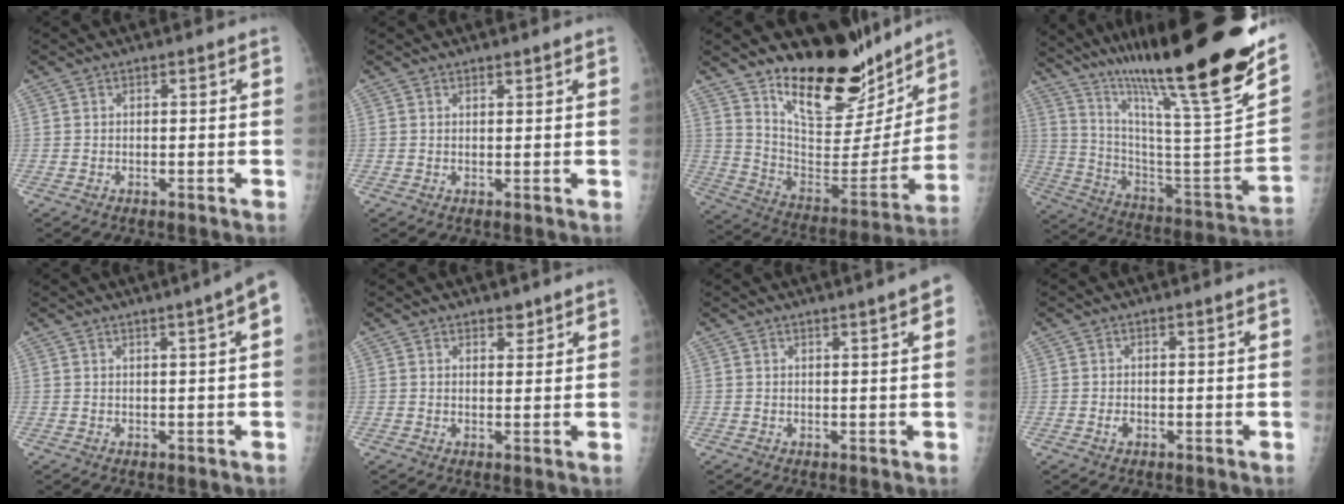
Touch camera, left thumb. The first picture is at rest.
{"total": 0.8, "force": [0.7, 0.2, 0.3], "torque": [-0.005, -0.006, 0.013]}
{"total": 23.5, "force": [18.4, 9.3, 11.3], "torque": [-0.126, -0.122, 0.294]}
{"total": 36.6, "force": [25.3, 4.9, 26.0], "torque": [-0.383, -0.089, 0.400]}
{"total": 4.2, "force": [1.6, -0.1, 3.8], "torque": [-0.048, 0.004, 0.019]}
{"total": 2.2, "force": [1.8, 1.1, 0.8], "torque": [0.003, -0.012, 0.024]}
{"total": 4.3, "force": [2.6, 0.2, 3.4], "torque": [-0.036, 0.002, 0.030]}
{"total": 0.6, "force": [0.0, 0.4, 0.4], "torque": [-0.007, -0.001, 0.000]}